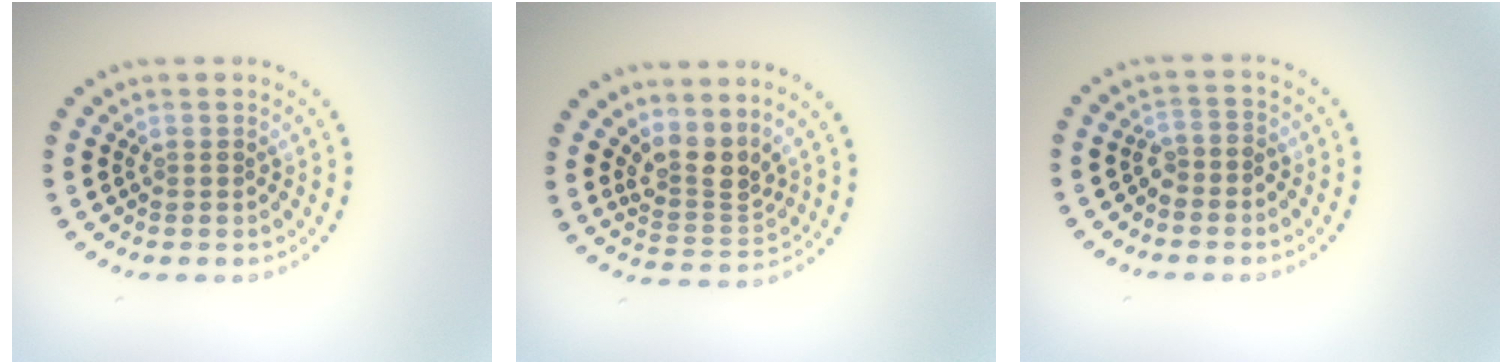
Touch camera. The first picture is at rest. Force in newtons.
{"total": 3.2, "press": 2.2, "slide": 2.3}
{"total": 1.6, "press": 1.2, "slide": 1.0}